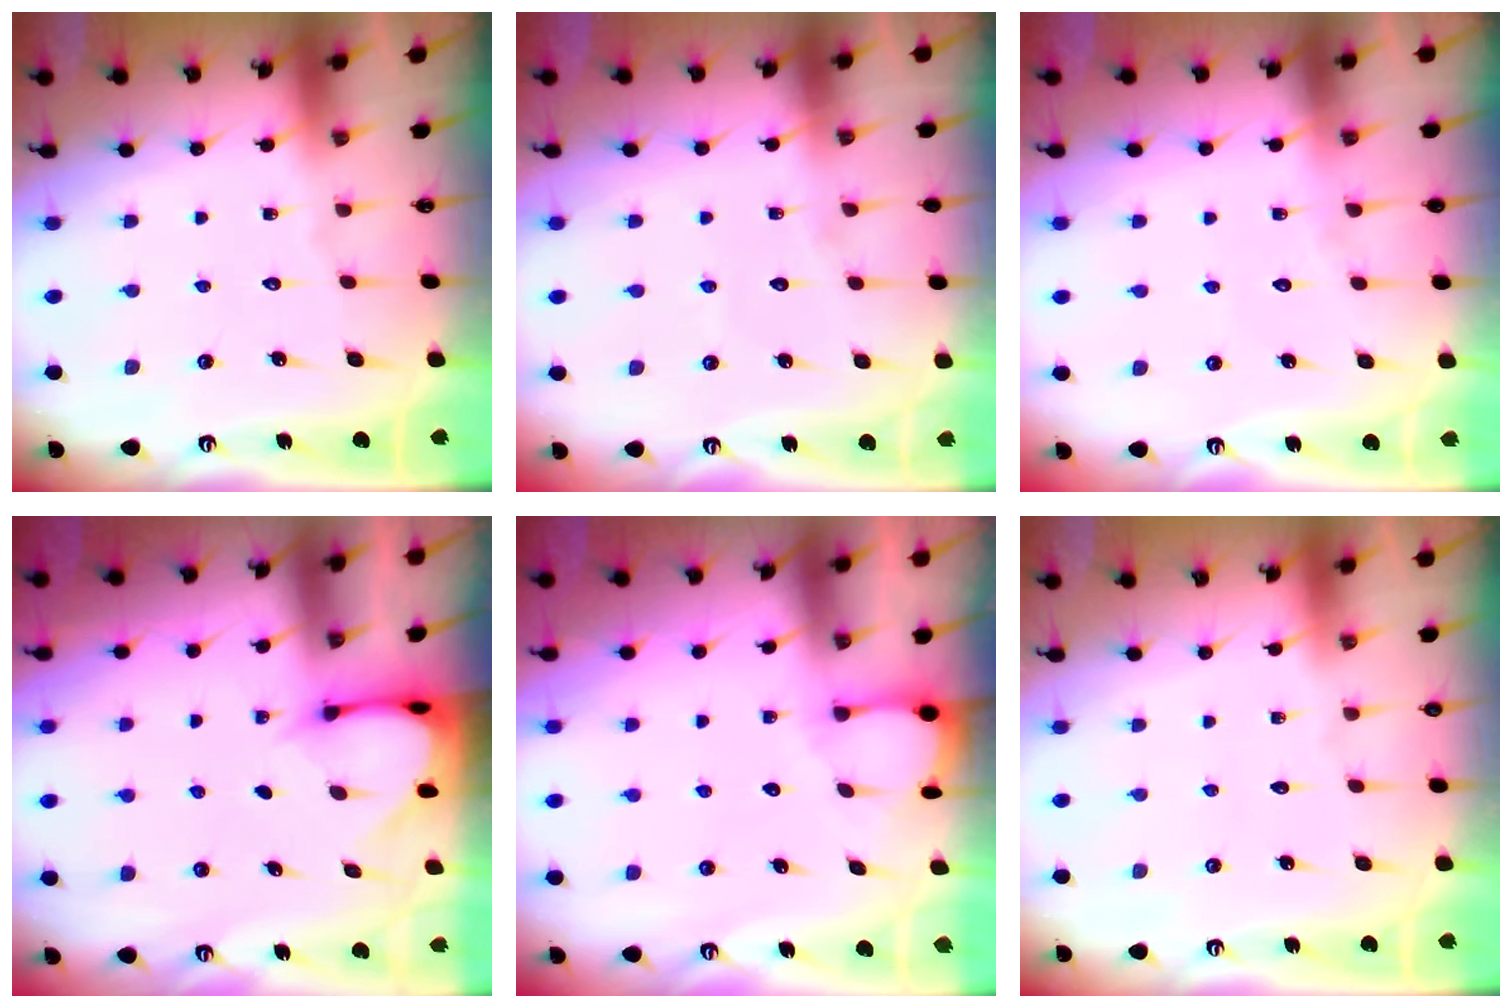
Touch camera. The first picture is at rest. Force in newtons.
{"total": 2.3, "press": 2.3, "slide": 0.2}
{"total": 3.5, "press": 3.5, "slide": 0.4}
{"total": 2.9, "press": 2.9, "slide": 0.2}
{"total": 2.0, "press": 2.0, "slide": 0.3}
{"total": 0.0}